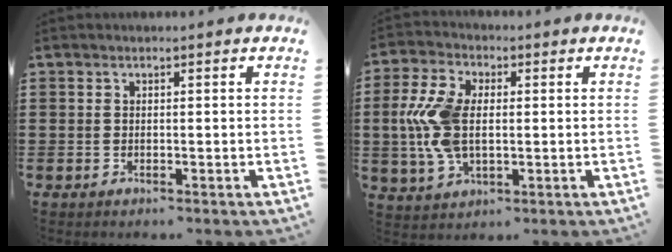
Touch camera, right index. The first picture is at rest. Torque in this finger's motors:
{"motor_torque": [1.87, -0.27, 1.05, 0.21]}